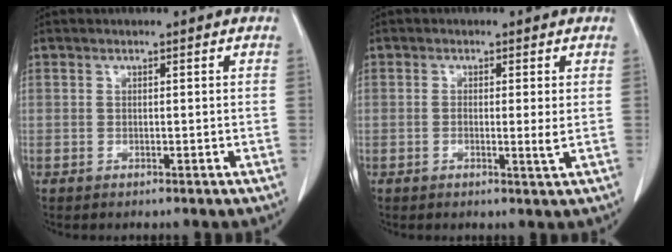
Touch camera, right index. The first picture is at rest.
{"total": 2.4, "force": [-0.1, 0.1, 2.4], "torque": [-0.041, -0.005, -0.003]}